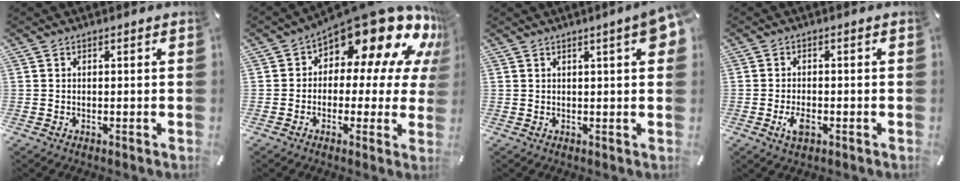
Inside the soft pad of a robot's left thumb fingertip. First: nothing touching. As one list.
[{"total": 18.1, "force": [10.8, 8.8, 11.5], "torque": [-0.161, -0.087, 0.181]}, {"total": 5.5, "force": [1.9, 1.0, 5.0], "torque": [-0.078, 0.001, 0.031]}, {"total": 3.7, "force": [-1.4, 2.0, 2.7], "torque": [-0.065, 0.000, -0.027]}]